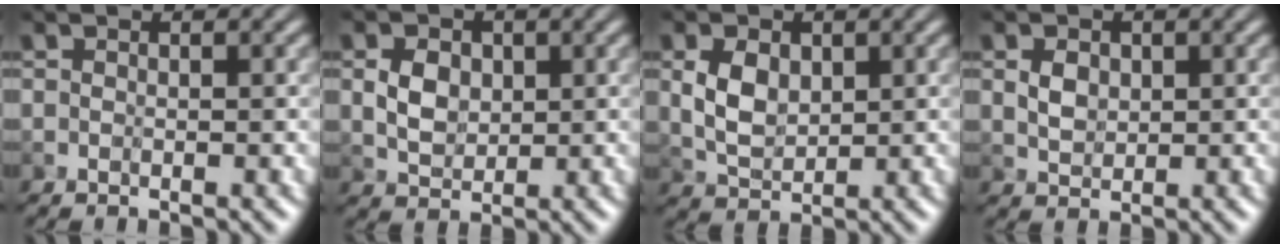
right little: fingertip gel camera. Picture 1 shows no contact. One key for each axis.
{"total": 3.1, "fx": 0.4, "fy": 2.3, "fz": 2.0, "tx": -0.044, "ty": -0.001, "tz": 0.006}
{"total": 3.7, "fx": 0.6, "fy": 2.5, "fz": 2.7, "tx": -0.063, "ty": -0.002, "tz": 0.013}
{"total": 2.1, "fx": 0.4, "fy": 1.6, "fz": 1.3, "tx": -0.031, "ty": -0.001, "tz": 0.010}